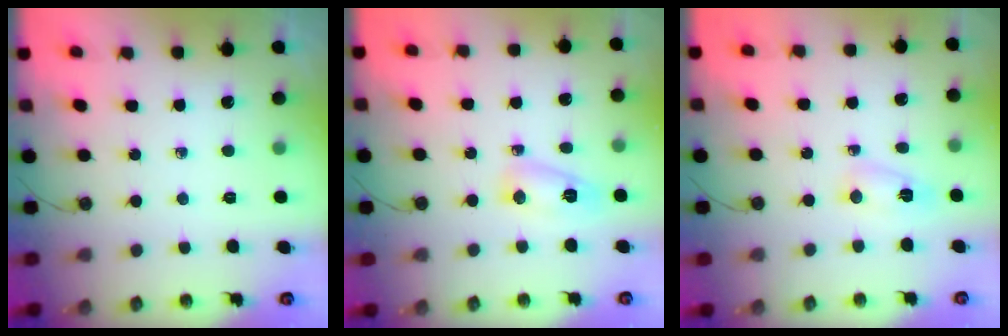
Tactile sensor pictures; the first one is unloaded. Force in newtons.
{"total": 5.6, "press": 5.5, "slide": 0.6}
{"total": 3.0, "press": 2.9, "slide": 0.6}